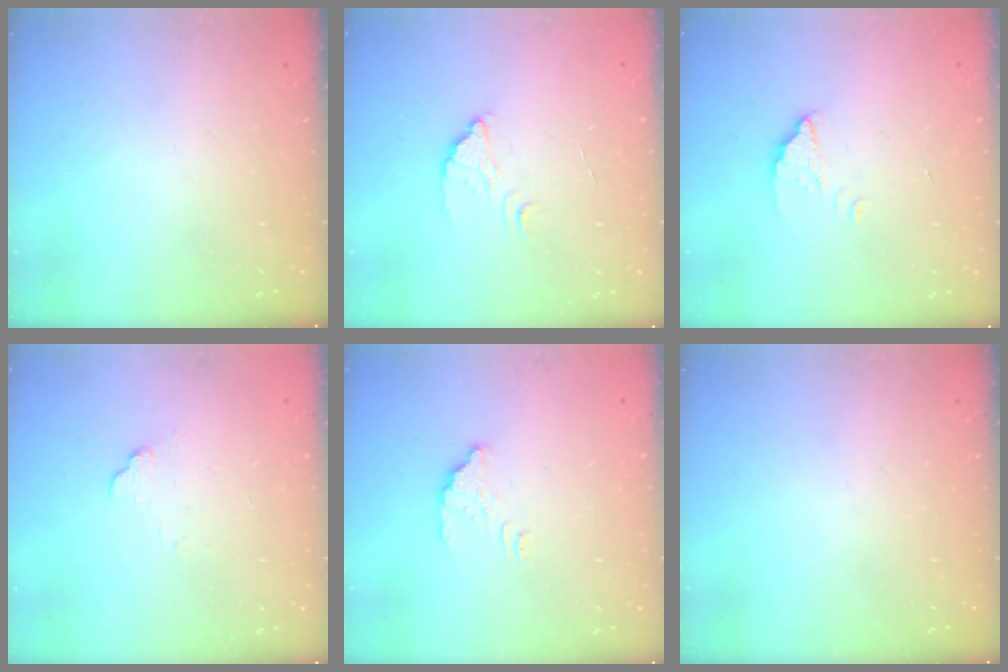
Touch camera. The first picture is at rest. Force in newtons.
{"total": 2.0, "press": 2.0, "slide": 0.1}
{"total": 1.8, "press": 1.8, "slide": 0.1}
{"total": 6.4, "press": 6.4, "slide": 0.4}
{"total": 3.4, "press": 3.4, "slide": 0.1}
{"total": 0.0}